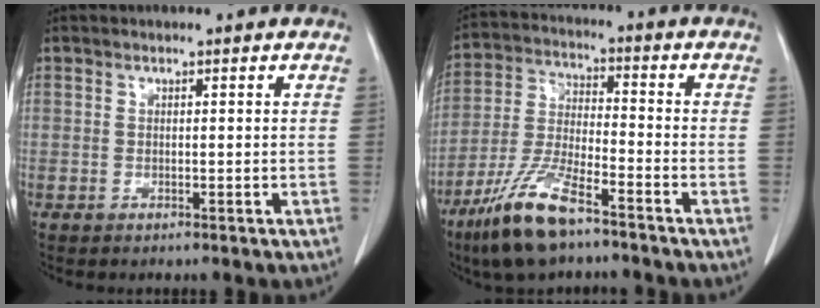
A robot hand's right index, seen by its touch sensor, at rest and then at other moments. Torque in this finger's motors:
{"motor_torque": [1.10, -1.04, 0.25, 0.17]}